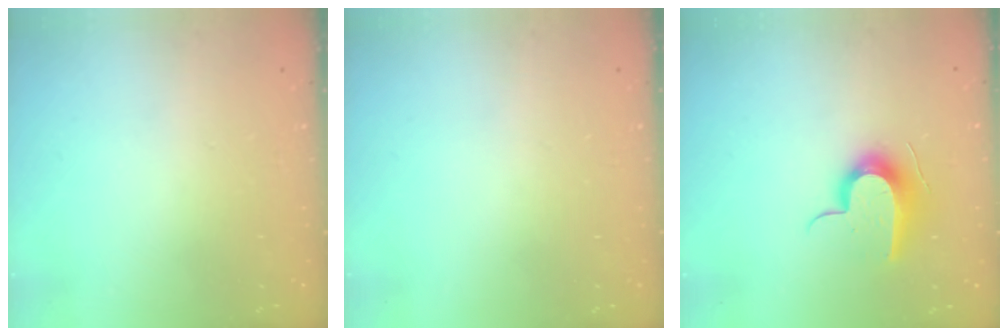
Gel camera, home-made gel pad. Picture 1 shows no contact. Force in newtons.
{"total": 0.0}
{"total": 11.7, "press": 11.6, "slide": 0.6}